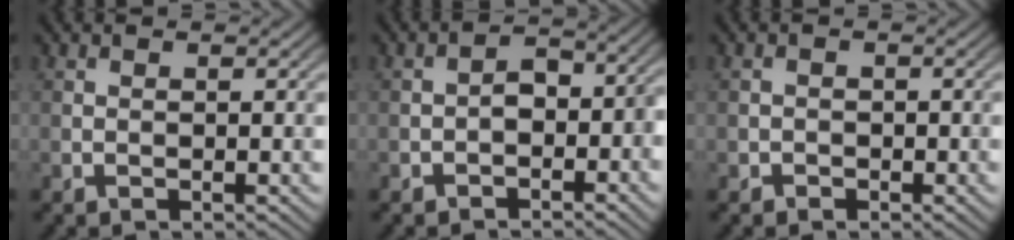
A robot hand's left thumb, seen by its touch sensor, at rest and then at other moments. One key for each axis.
{"total": 4.0, "fx": -1.7, "fy": 2.4, "fz": 2.6, "tx": -0.035, "ty": 0.006, "tz": -0.038}
{"total": 1.3, "fx": -0.6, "fy": 1.1, "fz": 0.1, "tx": 0.009, "ty": -0.002, "tz": -0.012}